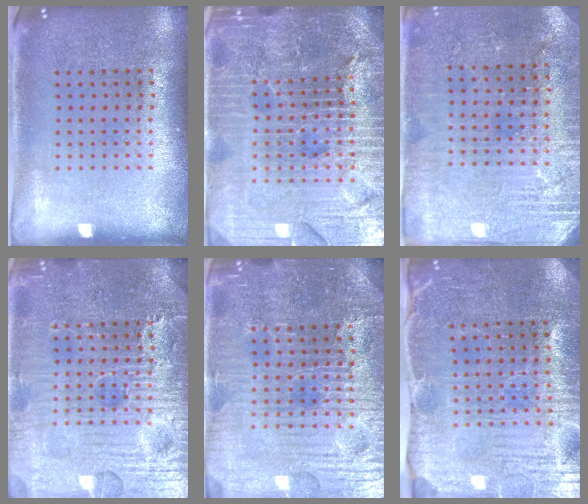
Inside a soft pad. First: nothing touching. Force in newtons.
{"total": 6.2, "press": 5.5, "slide": 2.9}
{"total": 2.9, "press": 2.8, "slide": 0.4}
{"total": 7.7, "press": 7.6, "slide": 0.8}
{"total": 5.4, "press": 5.2, "slide": 1.8}
{"total": 3.9, "press": 3.9, "slide": 0.4}